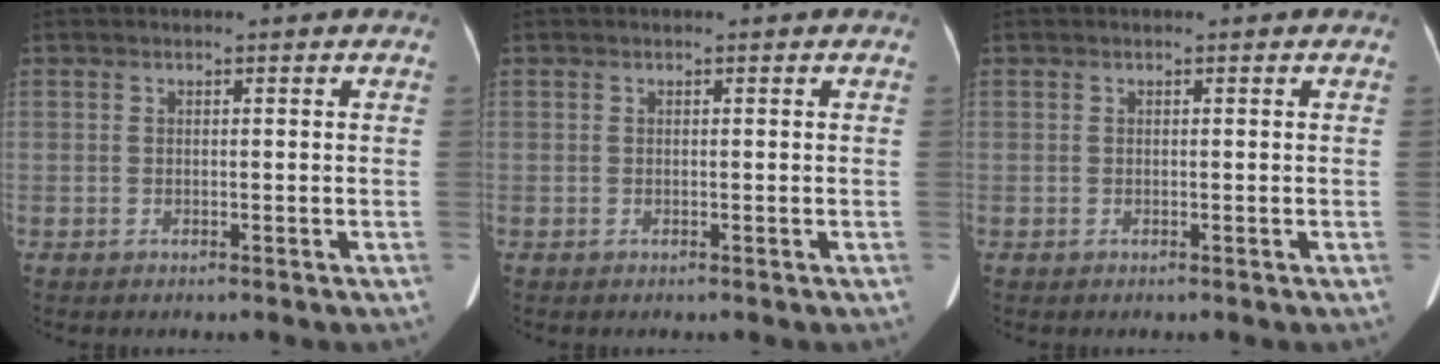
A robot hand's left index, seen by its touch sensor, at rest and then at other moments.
{"total": 0.0}
{"total": 0.0}